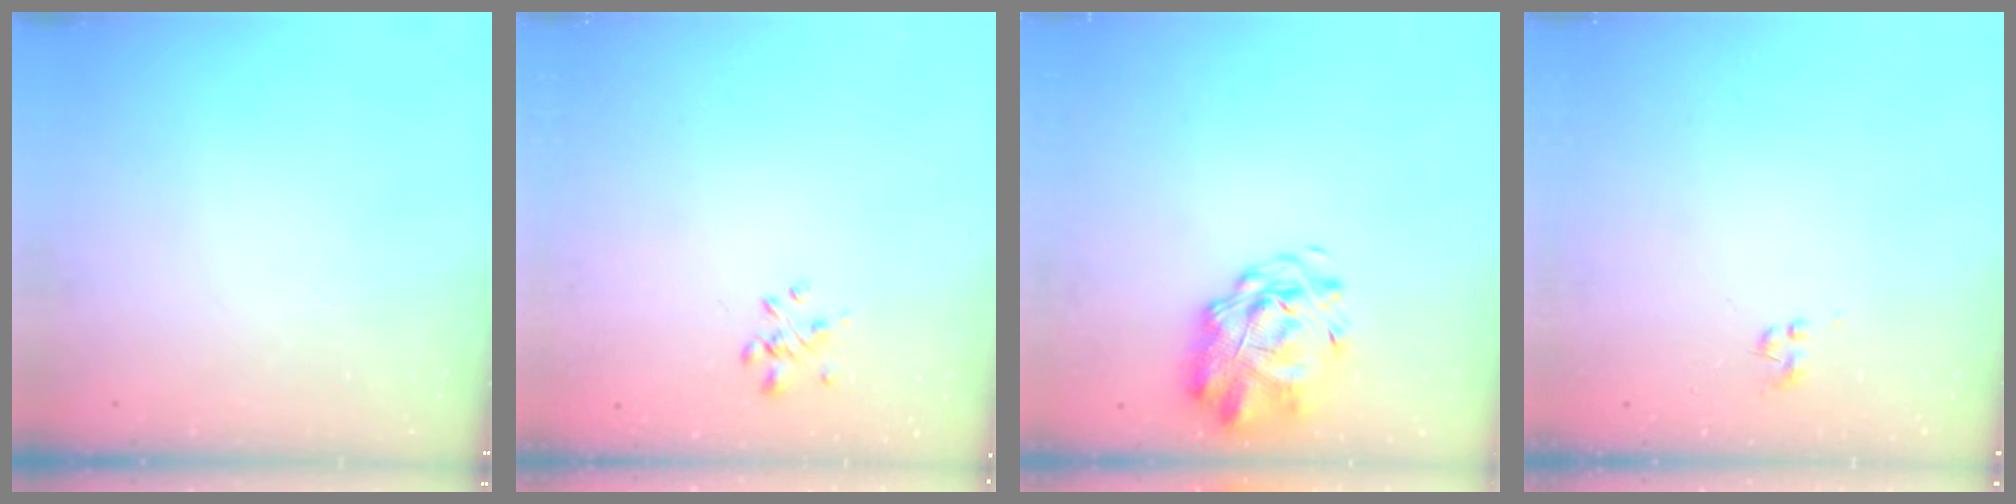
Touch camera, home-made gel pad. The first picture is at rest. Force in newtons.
{"total": 1.9, "press": 1.8, "slide": 0.6}
{"total": 2.7, "press": 2.3, "slide": 1.5}
{"total": 0.0}